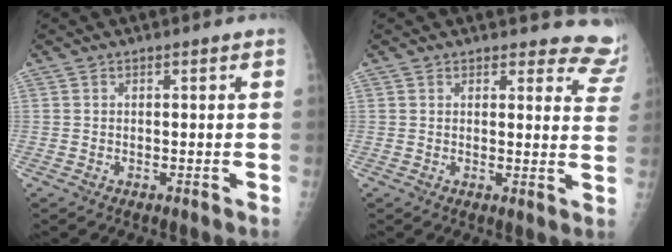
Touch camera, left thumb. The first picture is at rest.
{"total": 9.2, "force": [8.8, 2.7, -0.1], "torque": [0.060, -0.067, 0.059]}